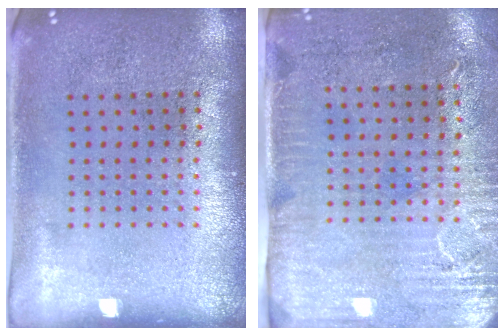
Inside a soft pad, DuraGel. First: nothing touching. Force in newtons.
{"total": 3.0, "press": 2.5, "slide": 1.7}